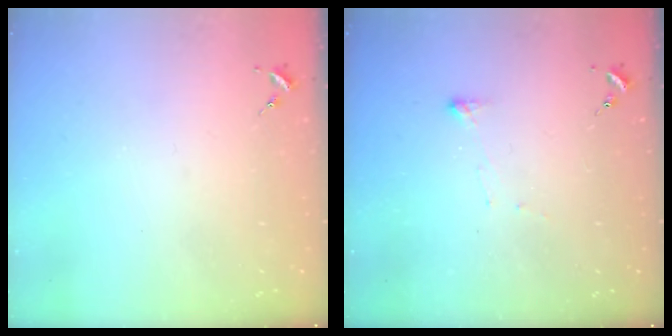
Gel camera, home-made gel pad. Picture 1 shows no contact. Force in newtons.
{"total": 3.7, "press": 3.7, "slide": 0.5}